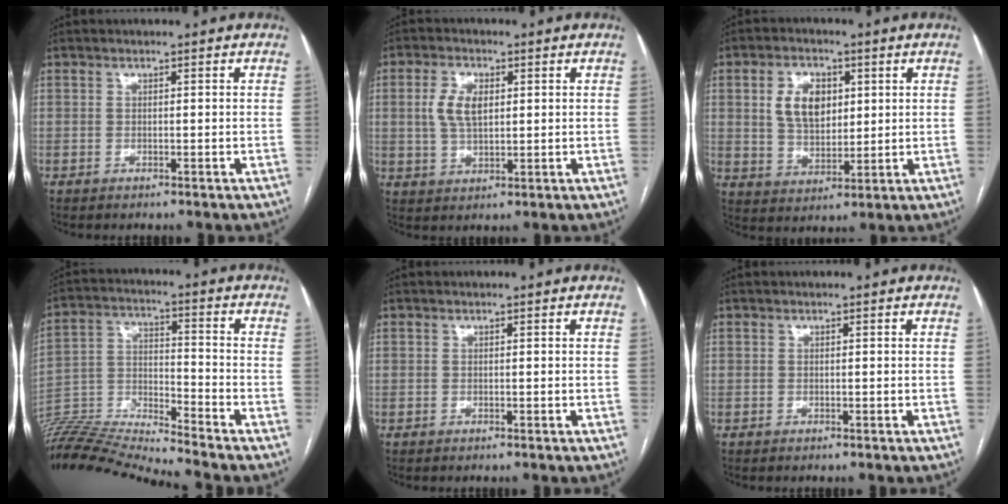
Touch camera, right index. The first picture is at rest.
{"total": 5.9, "force": [1.2, 3.0, 4.9], "torque": [-0.107, 0.009, 0.027]}
{"total": 8.2, "force": [2.3, 5.2, 6.0], "torque": [-0.115, 0.010, 0.050]}
{"total": 13.8, "force": [-13.4, -2.5, 2.2], "torque": [-0.044, 0.027, -0.250]}
{"total": 0.0}
{"total": 0.0}